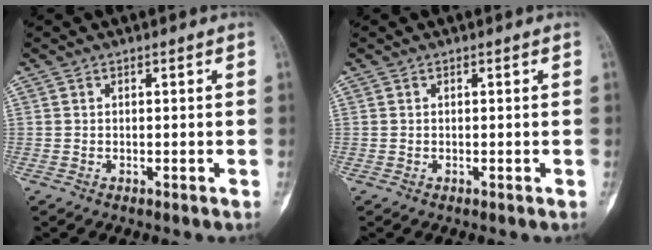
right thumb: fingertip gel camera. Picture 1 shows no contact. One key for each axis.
{"total": 0.0}